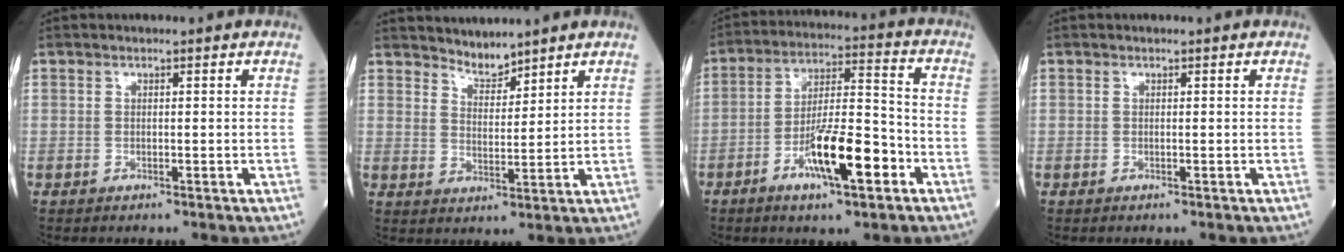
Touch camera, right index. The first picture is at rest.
{"total": 3.7, "force": [3.7, 0.5, 0.2], "torque": [-0.006, 0.006, 0.073]}
{"total": 12.2, "force": [-5.3, 2.3, 10.7], "torque": [-0.192, 0.002, -0.089]}
{"total": 0.0}